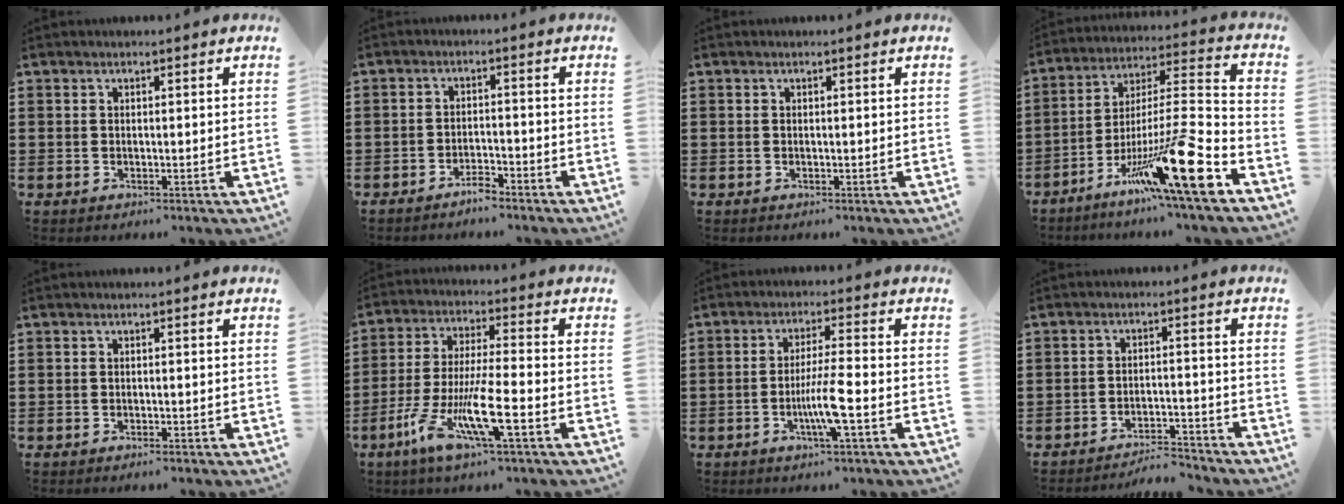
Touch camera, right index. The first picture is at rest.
{"total": 2.7, "force": [-2.6, 0.5, 0.6], "torque": [-0.017, 0.004, -0.052]}
{"total": 0.0}
{"total": 19.7, "force": [-11.6, 1.5, 15.9], "torque": [-0.264, 0.014, -0.198]}
{"total": 0.6, "force": [-0.6, 0.0, 0.2], "torque": [-0.007, -0.003, -0.012]}
{"total": 12.0, "force": [-5.7, 1.6, 10.5], "torque": [-0.221, -0.009, -0.109]}
{"total": 6.6, "force": [-2.3, 0.0, 6.2], "torque": [-0.116, -0.013, -0.045]}
{"total": 4.3, "force": [-4.2, 0.2, 1.0], "torque": [-0.023, 0.001, -0.087]}